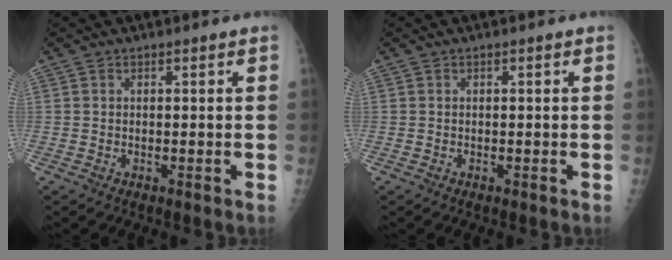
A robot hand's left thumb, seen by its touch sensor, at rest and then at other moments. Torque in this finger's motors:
{"motor_torque": [0.01, 0.01, 0.00, 0.00, 0.00]}